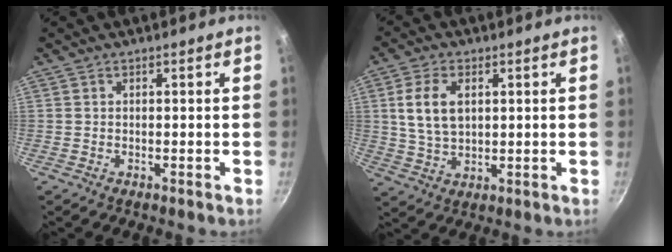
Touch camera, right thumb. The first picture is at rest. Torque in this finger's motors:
{"motor_torque": [-0.66, 1.04, 0.44, 0.83, 0.25]}